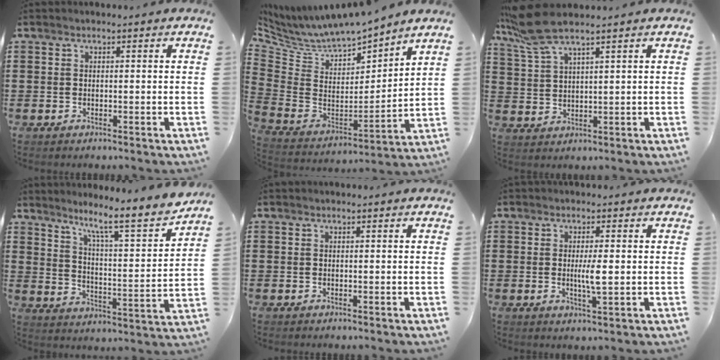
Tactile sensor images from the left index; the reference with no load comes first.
{"total": 7.2, "force": [7.0, 1.2, 1.7], "torque": [-0.073, -0.059, 0.118]}
{"total": 6.8, "force": [5.1, 0.9, 4.4], "torque": [-0.109, -0.010, 0.090]}
{"total": 7.0, "force": [5.9, -0.2, 3.8], "torque": [-0.086, -0.054, 0.086]}
{"total": 0.0}
{"total": 3.7, "force": [0.0, 0.3, 3.6], "torque": [-0.066, -0.005, -0.001]}